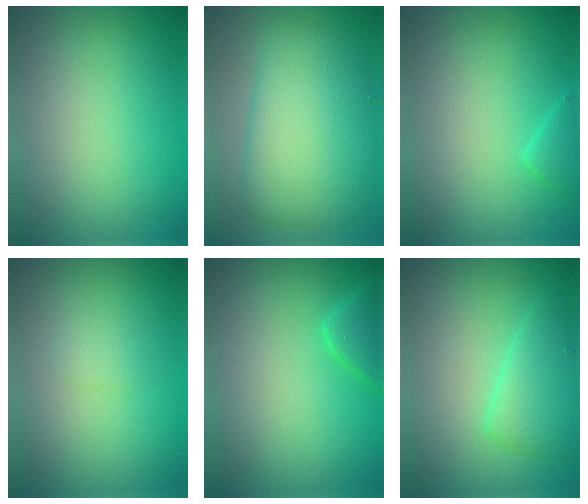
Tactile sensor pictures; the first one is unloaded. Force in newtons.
{"total": 7.9, "press": 7.9, "slide": 0.2}
{"total": 1.5, "press": 1.5, "slide": 0.1}
{"total": 0.9, "press": 0.9, "slide": 0.1}
{"total": 2.5, "press": 2.5, "slide": 0.4}
{"total": 3.4, "press": 3.4, "slide": 0.0}